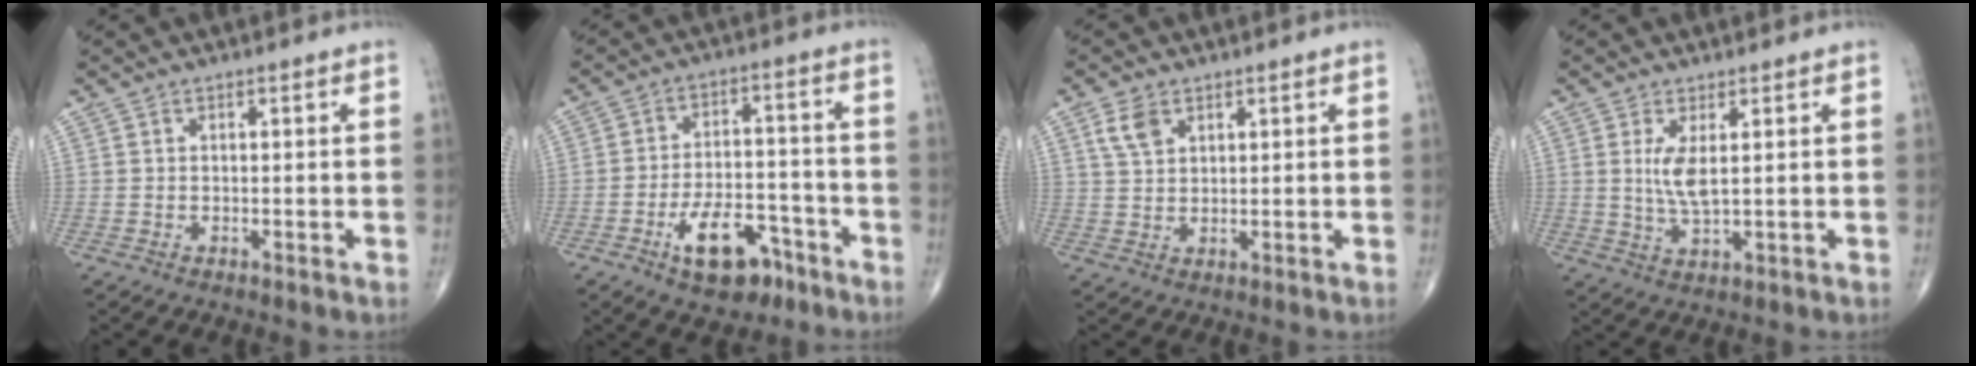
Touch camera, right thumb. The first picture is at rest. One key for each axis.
{"total": 11.2, "fx": -6.1, "fy": 5.9, "fz": 7.3, "tx": -0.102, "ty": 0.039, "tz": -0.095}
{"total": 4.4, "fx": 2.3, "fy": 2.8, "fz": 2.6, "tx": -0.045, "ty": -0.004, "tz": 0.049}
{"total": 4.7, "fx": 1.1, "fy": 1.3, "fz": 4.4, "tx": -0.095, "ty": -0.018, "tz": 0.027}